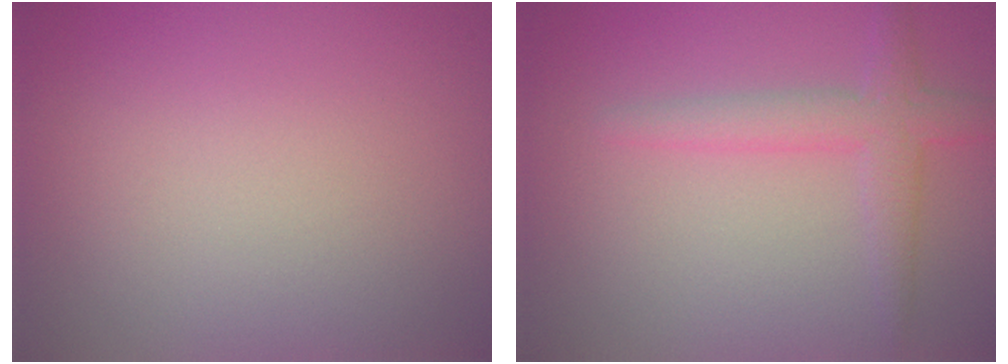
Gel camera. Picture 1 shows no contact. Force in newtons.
{"total": 2.8, "press": 2.8, "slide": 0.1}